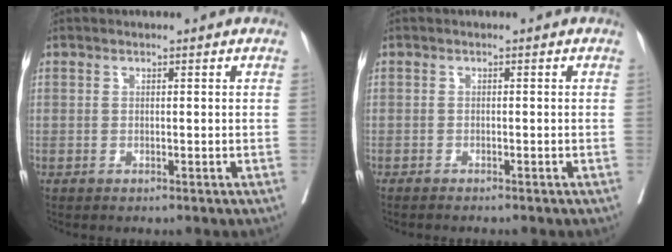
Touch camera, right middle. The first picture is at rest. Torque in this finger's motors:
{"motor_torque": [0.25, -0.35, 0.06, 0.01]}